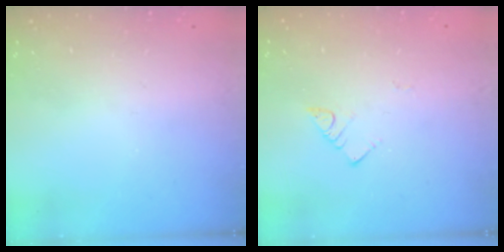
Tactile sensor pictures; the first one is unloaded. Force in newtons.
{"total": 3.0, "press": 3.0, "slide": 0.2}